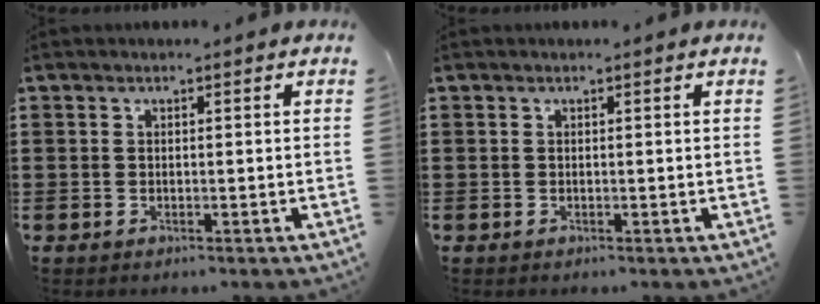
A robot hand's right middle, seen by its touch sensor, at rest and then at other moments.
{"total": 0.0}